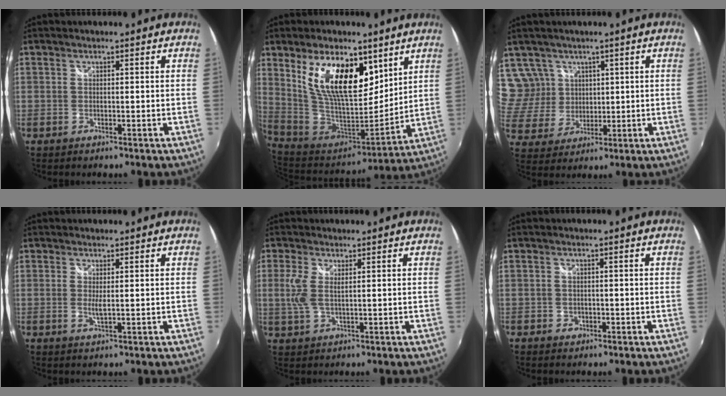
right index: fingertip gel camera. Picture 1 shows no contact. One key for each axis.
{"total": 19.8, "fx": 8.5, "fy": 9.5, "fz": 15.1, "tx": -0.290, "ty": 0.004, "tz": 0.167}
{"total": 8.5, "fx": 4.9, "fy": 6.7, "fz": 1.6, "tx": -0.030, "ty": 0.014, "tz": 0.115}
{"total": 1.7, "fx": 0.2, "fy": 0.3, "fz": 1.7, "tx": -0.032, "ty": -0.005, "tz": 0.002}
{"total": 4.1, "fx": 0.9, "fy": 1.6, "fz": 3.7, "tx": -0.084, "ty": -0.001, "tz": 0.017}
{"total": 1.9, "fx": -0.9, "fy": 1.6, "fz": 0.5, "tx": -0.009, "ty": 0.000, "tz": -0.012}